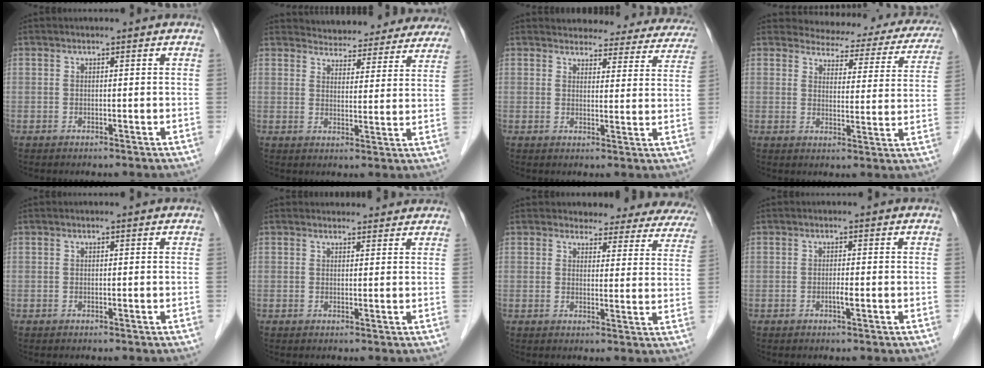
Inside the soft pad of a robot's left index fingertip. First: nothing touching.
{"total": 19.9, "force": [18.8, 5.4, 3.6], "torque": [-0.030, -0.018, 0.215]}
{"total": 19.7, "force": [18.2, 6.0, 4.7], "torque": [-0.039, -0.023, 0.191]}
{"total": 17.3, "force": [16.0, 5.5, 4.0], "torque": [-0.022, -0.028, 0.159]}
{"total": 0.0}
{"total": 5.9, "force": [5.6, 1.7, 1.0], "torque": [-0.004, 0.019, 0.059]}
{"total": 17.6, "force": [16.4, 5.3, 3.6], "torque": [-0.007, -0.045, 0.158]}
{"total": 1.0, "force": [-0.4, -0.1, 1.0], "torque": [-0.021, 0.000, -0.006]}